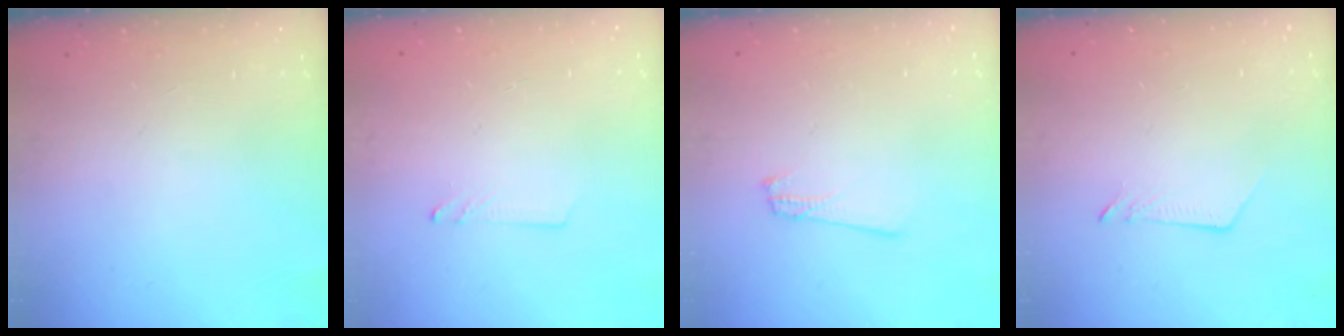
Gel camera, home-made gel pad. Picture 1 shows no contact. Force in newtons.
{"total": 1.6, "press": 1.6, "slide": 0.1}
{"total": 1.3, "press": 1.3, "slide": 0.1}
{"total": 3.8, "press": 3.7, "slide": 0.4}